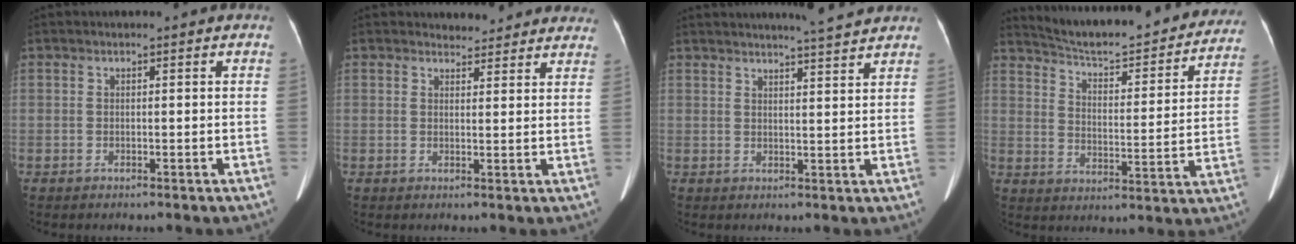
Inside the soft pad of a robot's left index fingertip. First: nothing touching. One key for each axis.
{"total": 7.1, "fx": 6.7, "fy": 2.2, "fz": 0.5, "tx": 0.019, "ty": 0.006, "tz": 0.059}
{"total": 6.7, "fx": 6.2, "fy": -0.5, "fz": 2.3, "tx": -0.042, "ty": -0.002, "tz": 0.077}
{"total": 25.4, "fx": 23.1, "fy": 4.5, "fz": 9.5, "tx": -0.142, "ty": -0.036, "tz": 0.300}